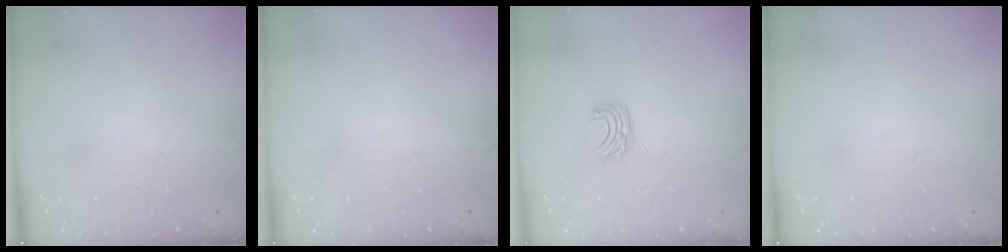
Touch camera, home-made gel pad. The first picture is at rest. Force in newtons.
{"total": 0.0}
{"total": 6.6, "press": 6.6, "slide": 0.5}
{"total": 0.0}